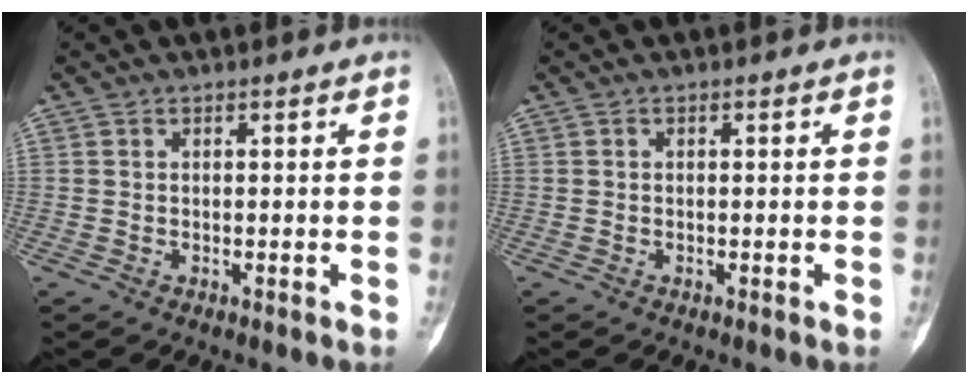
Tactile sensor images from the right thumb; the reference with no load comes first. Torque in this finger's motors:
{"motor_torque": [0.23, 0.03, 0.08, -0.42, 0.03]}